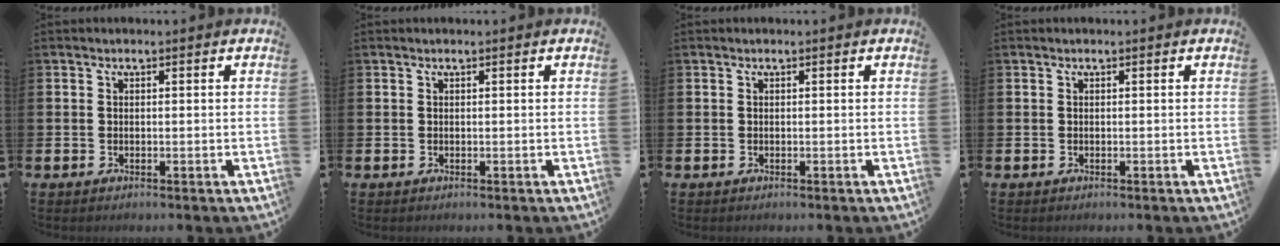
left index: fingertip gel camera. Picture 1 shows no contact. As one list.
[{"total": 0.0}, {"total": 0.0}, {"total": 0.0}]